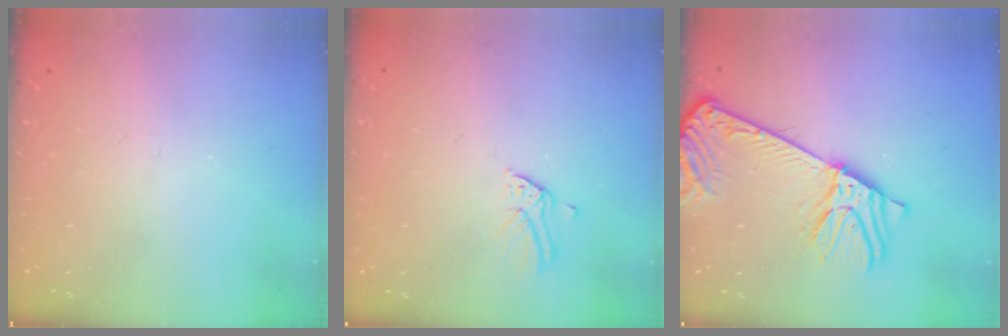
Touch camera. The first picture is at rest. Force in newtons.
{"total": 2.1, "press": 2.1, "slide": 0.1}
{"total": 10.0, "press": 9.7, "slide": 2.5}